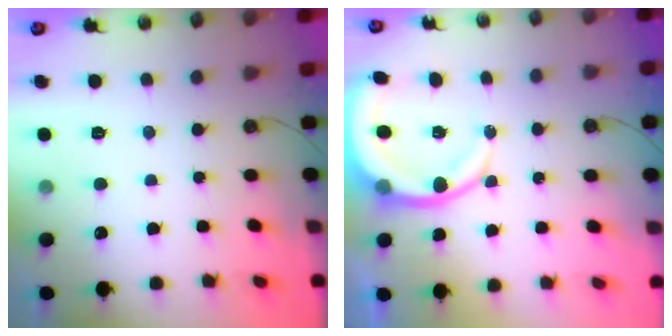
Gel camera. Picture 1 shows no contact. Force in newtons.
{"total": 10.7, "press": 10.5, "slide": 2.4}